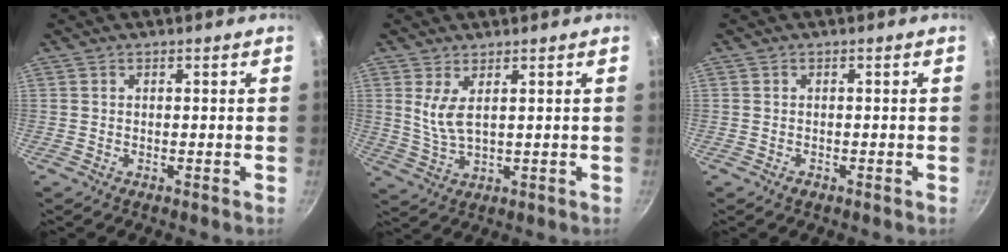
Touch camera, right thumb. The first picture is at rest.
{"total": 5.1, "force": [1.7, 1.9, 4.4], "torque": [-0.086, -0.020, 0.042]}
{"total": 0.9, "force": [-0.6, 0.6, 0.4], "torque": [-0.007, 0.002, -0.009]}